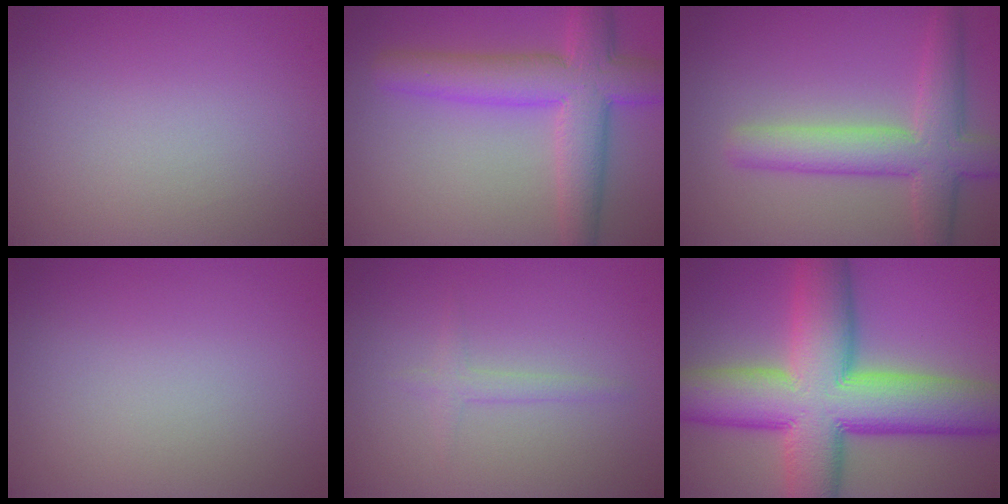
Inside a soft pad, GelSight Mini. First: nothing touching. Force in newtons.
{"total": 7.3, "press": 7.3, "slide": 0.3}
{"total": 6.0, "press": 6.0, "slide": 0.1}
{"total": 0.0}
{"total": 1.2, "press": 1.2, "slide": 0.1}
{"total": 14.9, "press": 14.9, "slide": 0.7}